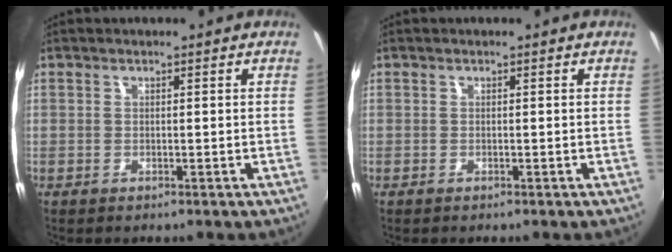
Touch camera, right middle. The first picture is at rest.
{"total": 0.0}